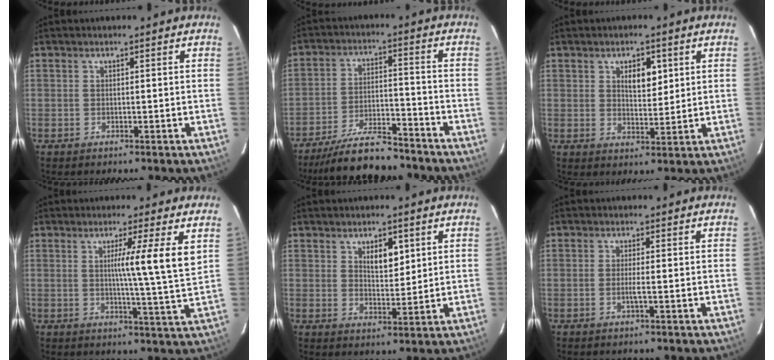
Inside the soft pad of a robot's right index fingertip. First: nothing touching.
{"total": 11.5, "force": [-10.2, 2.2, 4.7], "torque": [-0.080, -0.002, -0.175]}
{"total": 4.6, "force": [1.8, 2.1, 3.6], "torque": [-0.056, 0.001, 0.032]}
{"total": 8.6, "force": [2.9, -1.8, 7.9], "torque": [-0.113, -0.012, 0.039]}
{"total": 4.5, "force": [2.1, 2.0, 3.5], "torque": [-0.057, -0.001, 0.038]}
{"total": 1.7, "force": [-0.4, -0.1, 1.6], "torque": [-0.035, -0.002, -0.009]}